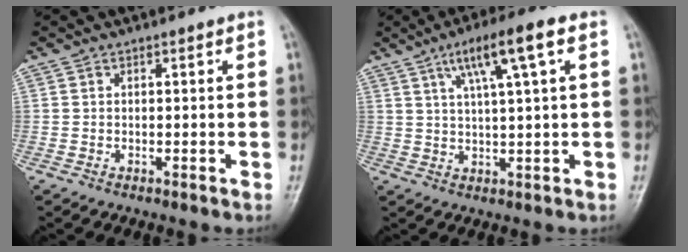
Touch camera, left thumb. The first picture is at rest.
{"total": 10.1, "force": [4.2, 1.1, 9.1], "torque": [-0.161, 0.008, 0.069]}